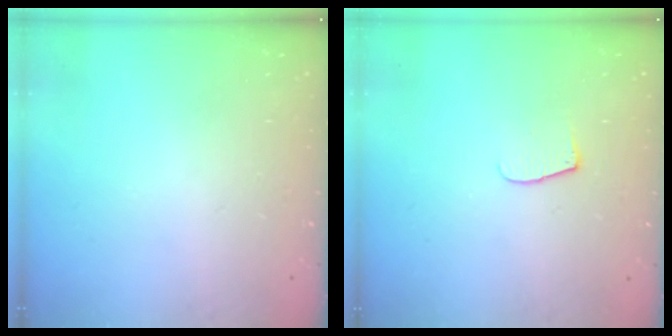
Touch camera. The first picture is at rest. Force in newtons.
{"total": 5.3, "press": 5.2, "slide": 0.6}